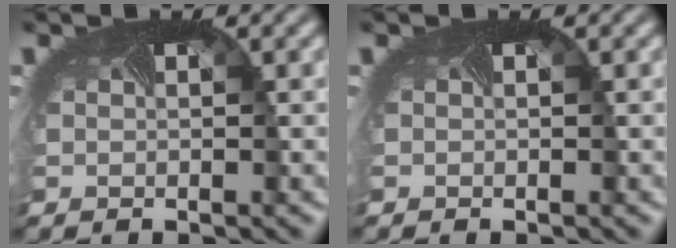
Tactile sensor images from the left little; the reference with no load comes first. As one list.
[{"total": 0.0}]